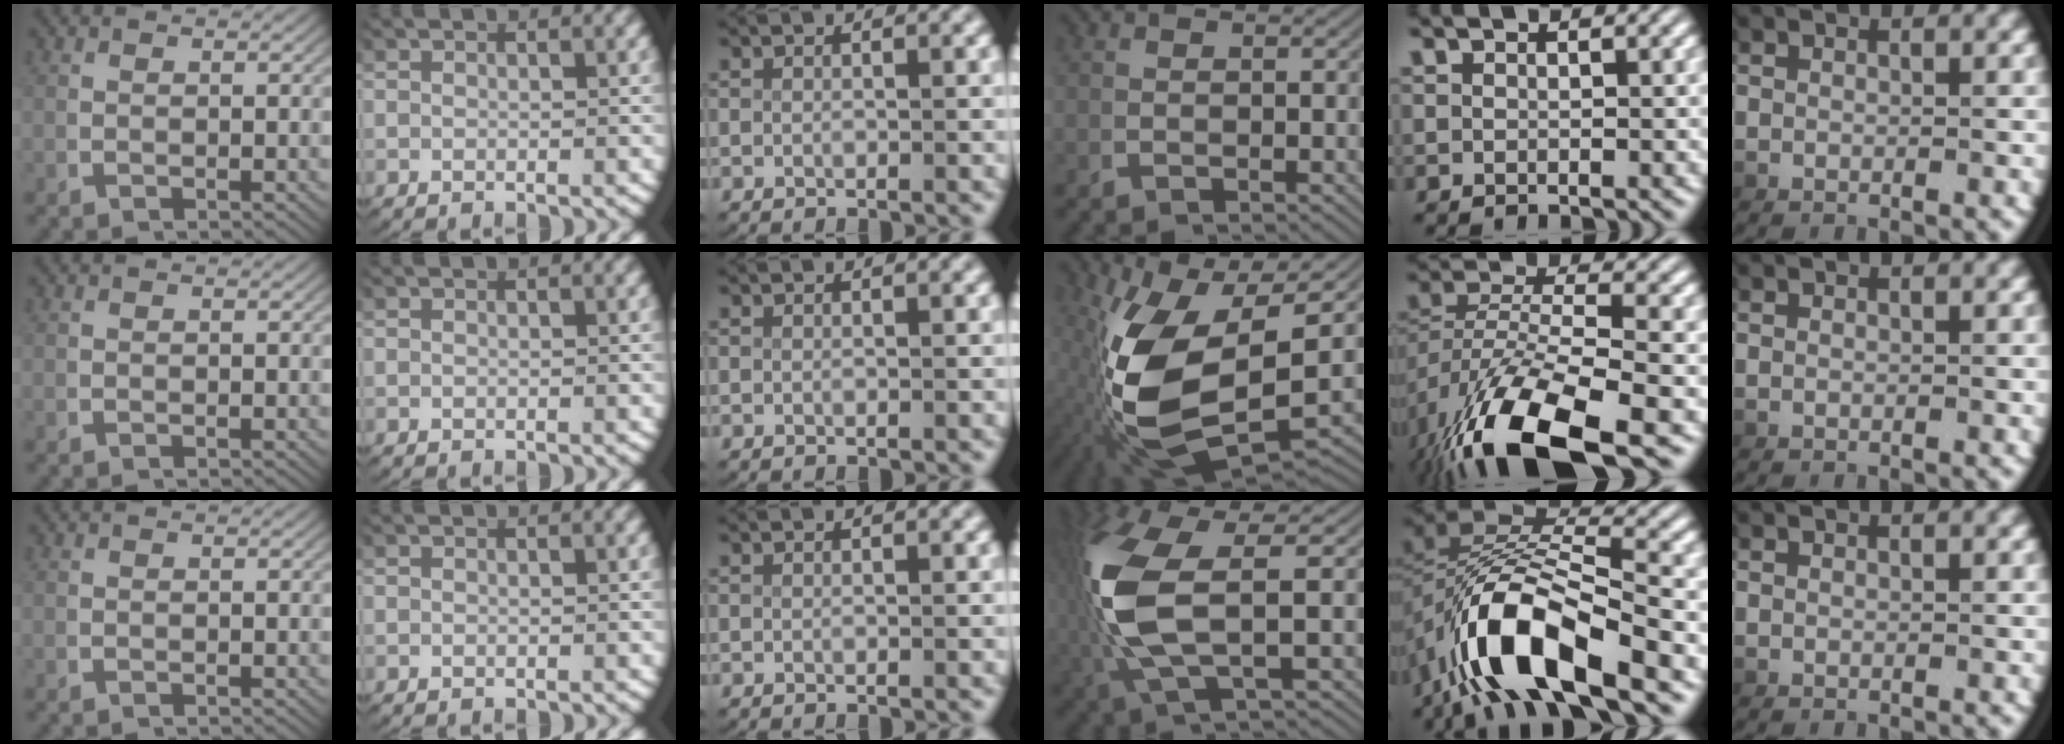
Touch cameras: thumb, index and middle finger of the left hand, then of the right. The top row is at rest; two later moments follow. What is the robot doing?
{"motion": "lift_and_place", "object": "scissors"}